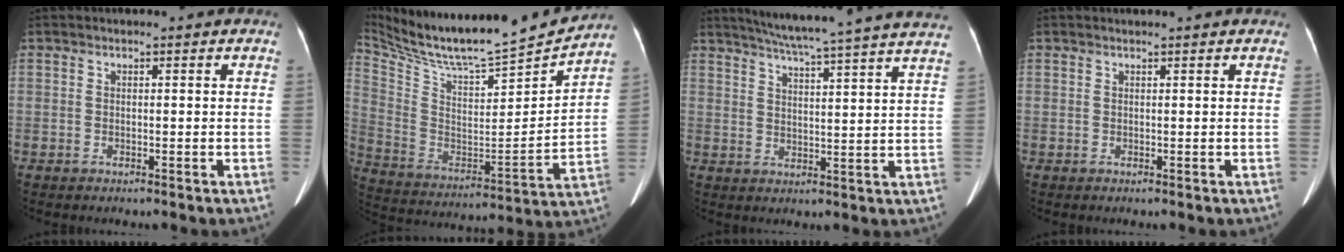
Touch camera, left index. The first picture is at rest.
{"total": 21.0, "force": [19.6, 0.4, 7.5], "torque": [-0.157, -0.047, 0.321]}
{"total": 20.6, "force": [18.3, -1.3, 9.4], "torque": [-0.155, -0.017, 0.235]}
{"total": 0.8, "force": [0.8, 0.0, 0.2], "torque": [-0.007, 0.011, 0.015]}